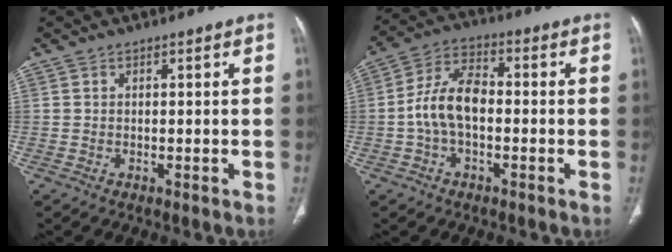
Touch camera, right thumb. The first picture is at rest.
{"total": 9.0, "force": [-1.2, 5.0, 7.3], "torque": [-0.142, 0.030, -0.030]}